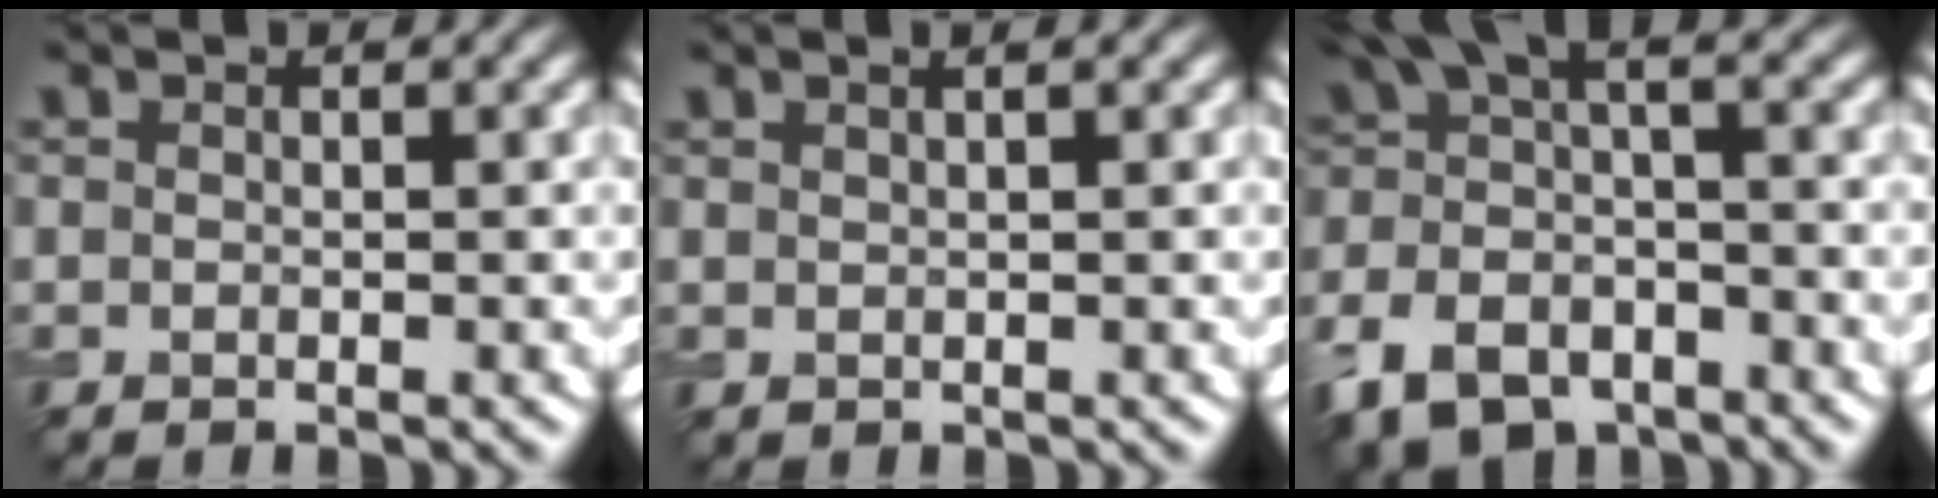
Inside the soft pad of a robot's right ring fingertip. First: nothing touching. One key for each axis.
{"total": 2.6, "fx": 1.5, "fy": 1.2, "fz": 1.7, "tx": -0.002, "ty": 0.007, "tz": -0.005}
{"total": 8.7, "fx": -3.7, "fy": 5.0, "fz": 6.1, "tx": -0.134, "ty": -0.011, "tz": -0.066}